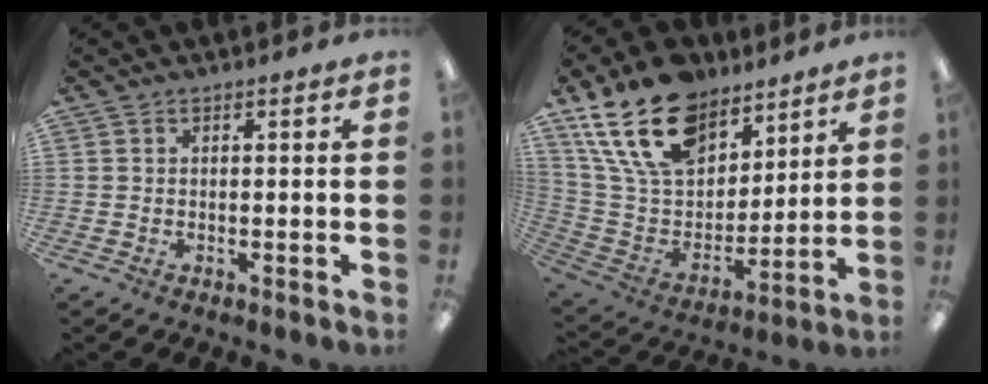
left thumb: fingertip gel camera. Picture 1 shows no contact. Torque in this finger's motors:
{"motor_torque": [2.81, 2.05, 1.82, -0.95, 0.50]}